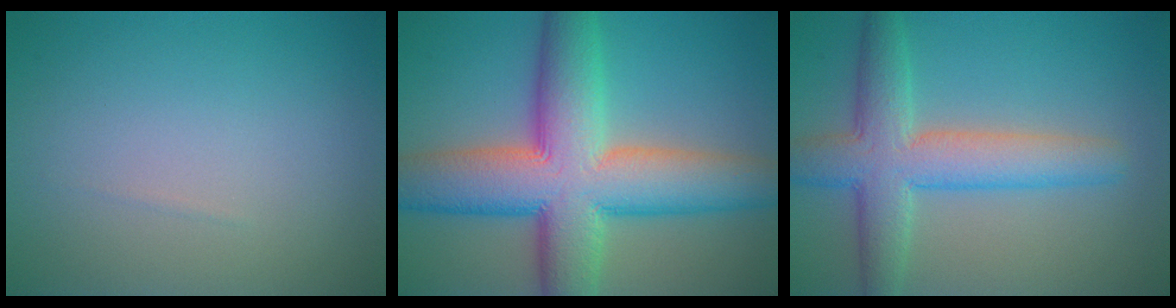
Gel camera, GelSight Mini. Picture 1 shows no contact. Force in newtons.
{"total": 12.8, "press": 12.8, "slide": 0.5}
{"total": 6.6, "press": 6.6, "slide": 0.3}